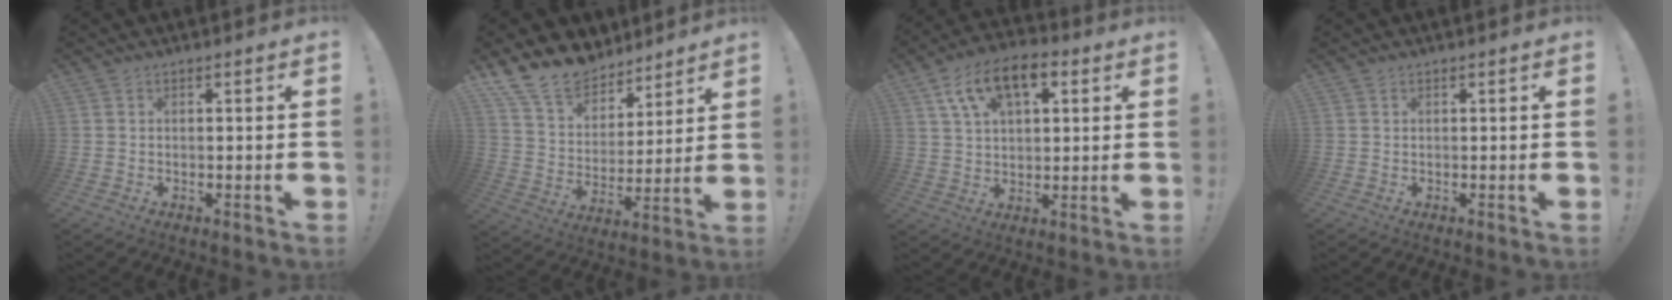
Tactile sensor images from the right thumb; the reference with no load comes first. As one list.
[{"total": 14.8, "force": [12.0, 7.7, 4.0], "torque": [-0.089, -0.091, 0.226]}, {"total": 13.5, "force": [6.0, 7.8, 9.2], "torque": [-0.159, -0.013, 0.110]}, {"total": 0.0}]